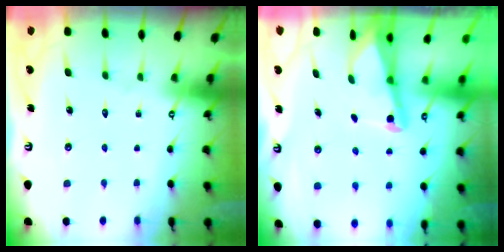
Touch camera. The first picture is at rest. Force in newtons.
{"total": 2.2, "press": 2.2, "slide": 0.3}